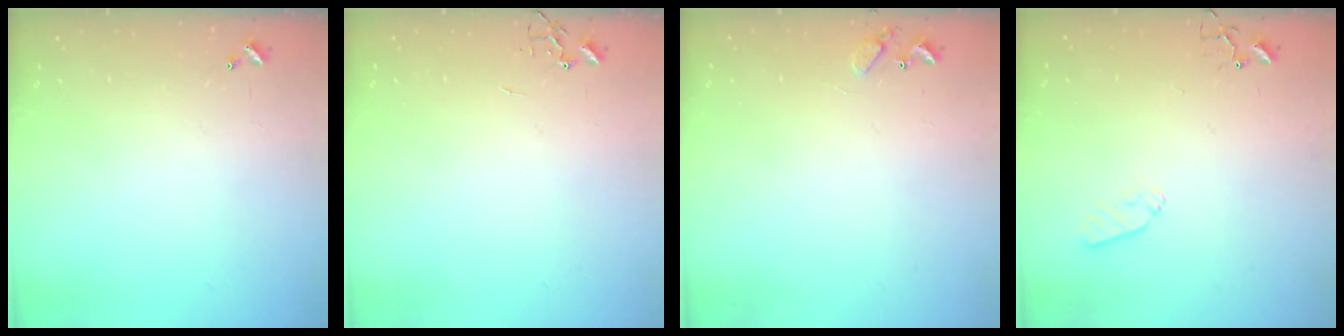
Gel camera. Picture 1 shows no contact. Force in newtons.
{"total": 0.0}
{"total": 7.0, "press": 7.0, "slide": 0.6}
{"total": 5.2, "press": 5.1, "slide": 0.7}